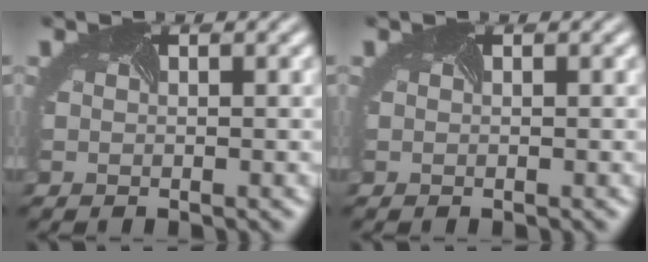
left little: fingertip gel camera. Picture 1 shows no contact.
{"total": 0.0}